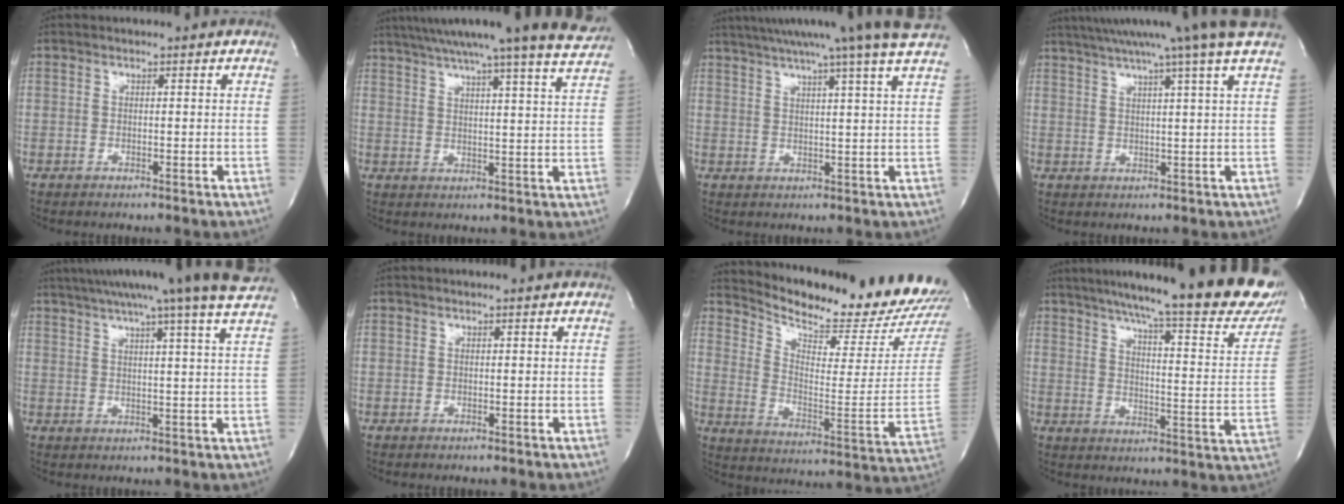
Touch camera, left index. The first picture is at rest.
{"total": 19.7, "force": [17.5, -1.7, 9.0], "torque": [-0.148, -0.044, 0.220]}
{"total": 16.3, "force": [13.5, -2.3, 8.7], "torque": [-0.148, -0.014, 0.172]}
{"total": 13.4, "force": [10.5, -2.9, 7.7], "torque": [-0.129, -0.012, 0.135]}
{"total": 18.4, "force": [15.2, -1.8, 10.1], "torque": [-0.172, -0.008, 0.194]}
{"total": 0.0}
{"total": 19.7, "force": [19.0, 0.8, 5.4], "torque": [-0.105, -0.107, 0.257]}
{"total": 28.1, "force": [23.3, 3.1, 15.5], "torque": [-0.222, -0.060, 0.286]}